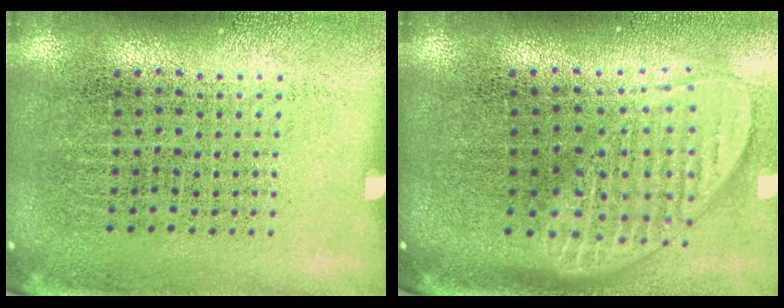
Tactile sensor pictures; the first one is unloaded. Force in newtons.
{"total": 2.0, "press": 1.5, "slide": 1.2}